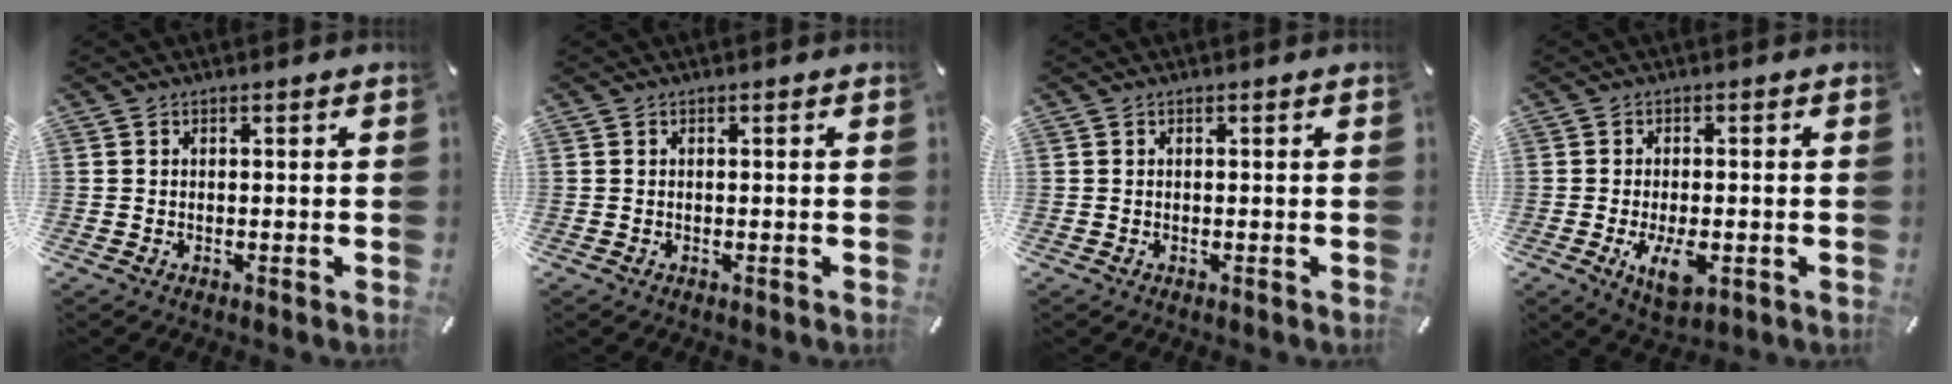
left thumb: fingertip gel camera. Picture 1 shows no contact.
{"total": 0.0}
{"total": 0.0}
{"total": 7.0, "force": [-2.2, 3.3, 5.8], "torque": [-0.116, -0.007, -0.038]}